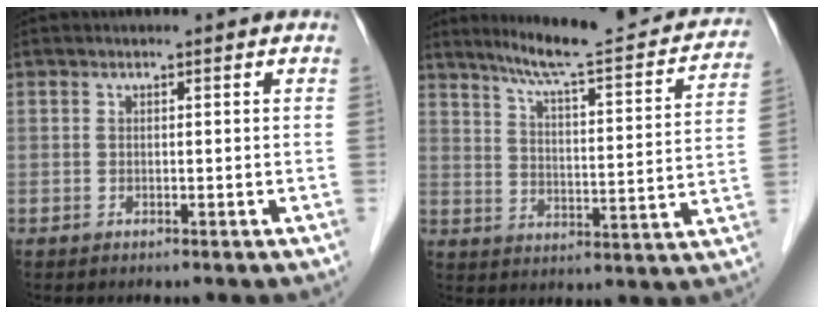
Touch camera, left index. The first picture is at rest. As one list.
[{"total": 20.6, "force": [18.1, 2.3, 9.5], "torque": [-0.130, -0.018, 0.236]}]